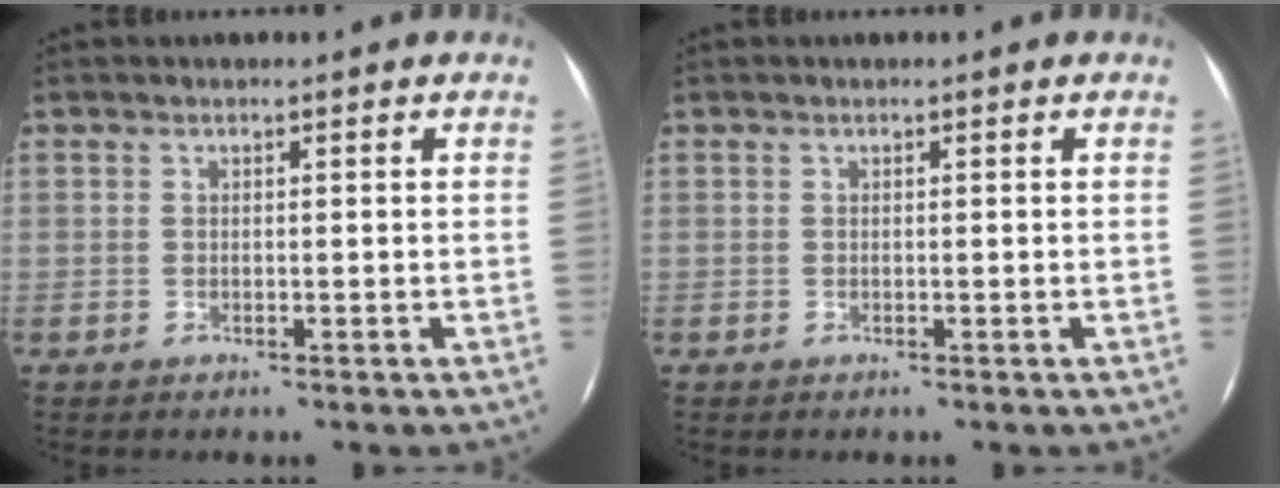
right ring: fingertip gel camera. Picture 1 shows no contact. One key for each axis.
{"total": 0.0}